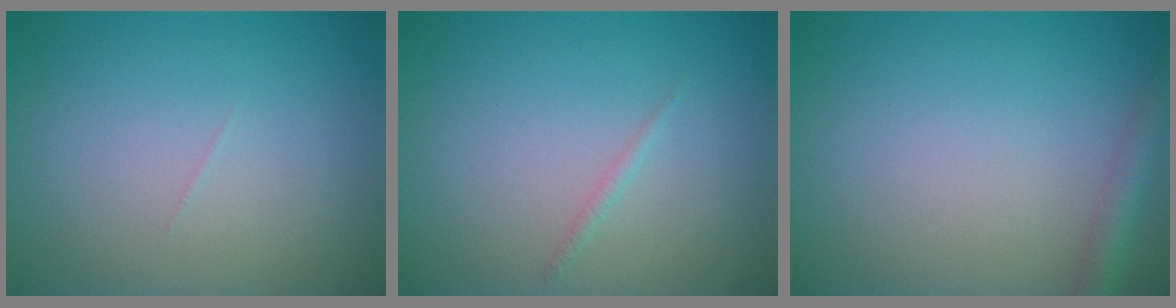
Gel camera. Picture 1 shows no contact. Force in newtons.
{"total": 0.6, "press": 0.6, "slide": 0.0}
{"total": 2.4, "press": 2.4, "slide": 0.1}